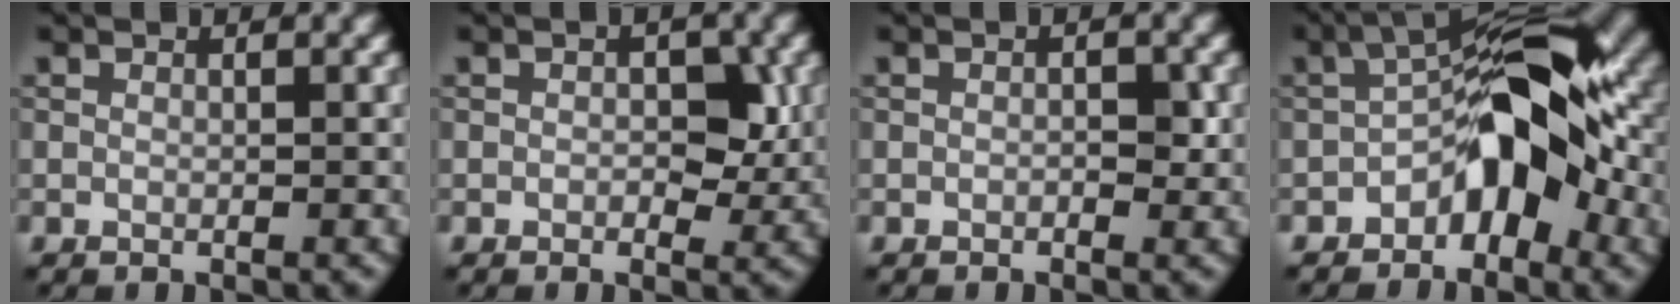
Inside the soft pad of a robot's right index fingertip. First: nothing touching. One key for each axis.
{"total": 3.2, "fx": 0.2, "fy": 1.8, "fz": 2.6, "tx": -0.025, "ty": -0.003, "tz": 0.001}
{"total": 1.1, "fx": -0.1, "fy": 0.6, "fz": 1.0, "tx": -0.012, "ty": -0.001, "tz": -0.002}
{"total": 7.3, "fx": -2.3, "fy": 3.5, "fz": 5.9, "tx": -0.069, "ty": 0.027, "tz": -0.047}